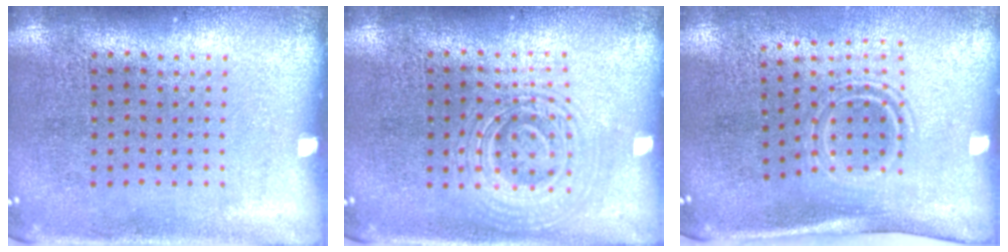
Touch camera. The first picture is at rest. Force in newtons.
{"total": 2.8, "press": 2.8, "slide": 0.5}
{"total": 1.6, "press": 1.0, "slide": 1.3}